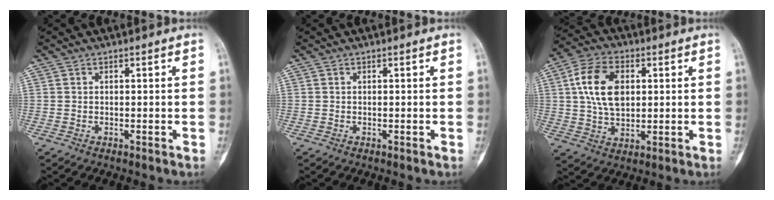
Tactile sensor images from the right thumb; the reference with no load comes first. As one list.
[{"total": 0.0}, {"total": 11.8, "force": [2.4, 7.5, 8.8], "torque": [-0.153, 0.003, 0.042]}]